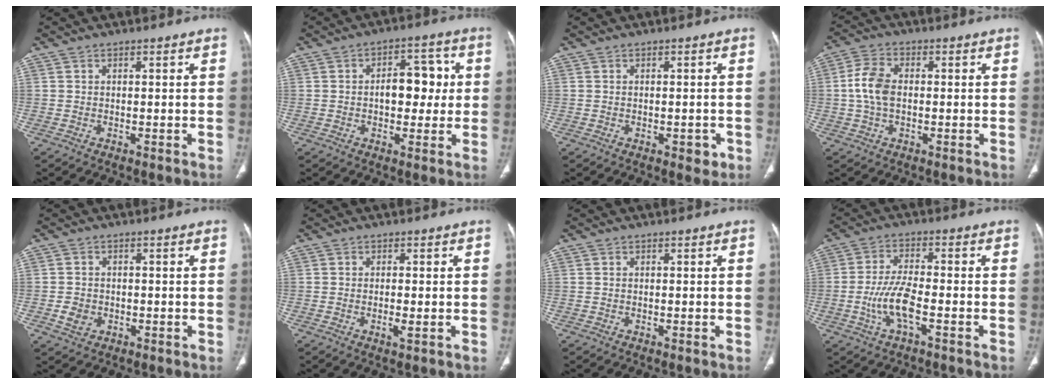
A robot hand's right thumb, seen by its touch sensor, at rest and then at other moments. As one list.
[{"total": 8.8, "force": [0.4, 5.5, 6.8], "torque": [-0.059, 0.020, 0.003]}, {"total": 2.2, "force": [-1.0, 1.2, 1.6], "torque": [-0.010, 0.005, -0.008]}, {"total": 7.1, "force": [0.0, 4.4, 5.5], "torque": [-0.117, 0.015, -0.004]}, {"total": 3.0, "force": [-0.8, 2.5, 1.4], "torque": [-0.021, 0.003, -0.011]}, {"total": 1.8, "force": [-0.5, 0.3, 1.7], "torque": [-0.036, -0.007, -0.010]}, {"total": 0.0}, {"total": 7.6, "force": [-2.5, 2.4, 6.8], "torque": [-0.145, 0.015, -0.047]}]